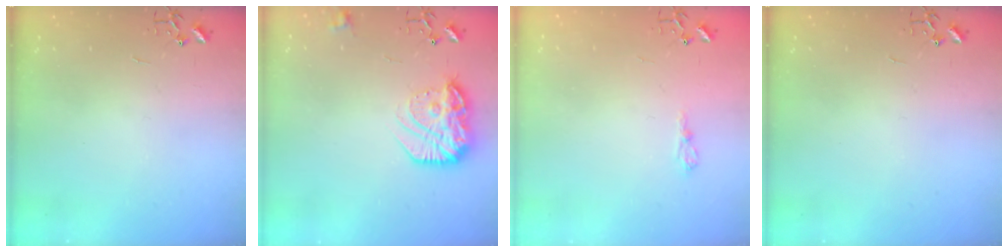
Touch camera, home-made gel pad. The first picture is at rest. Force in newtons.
{"total": 17.2, "press": 17.1, "slide": 1.2}
{"total": 6.6, "press": 6.5, "slide": 1.2}
{"total": 0.0}